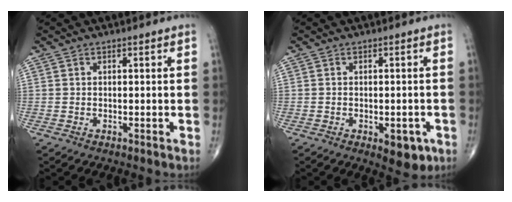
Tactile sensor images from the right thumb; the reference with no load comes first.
{"total": 5.1, "force": [-2.1, 2.5, 4.0], "torque": [-0.033, 0.005, -0.017]}